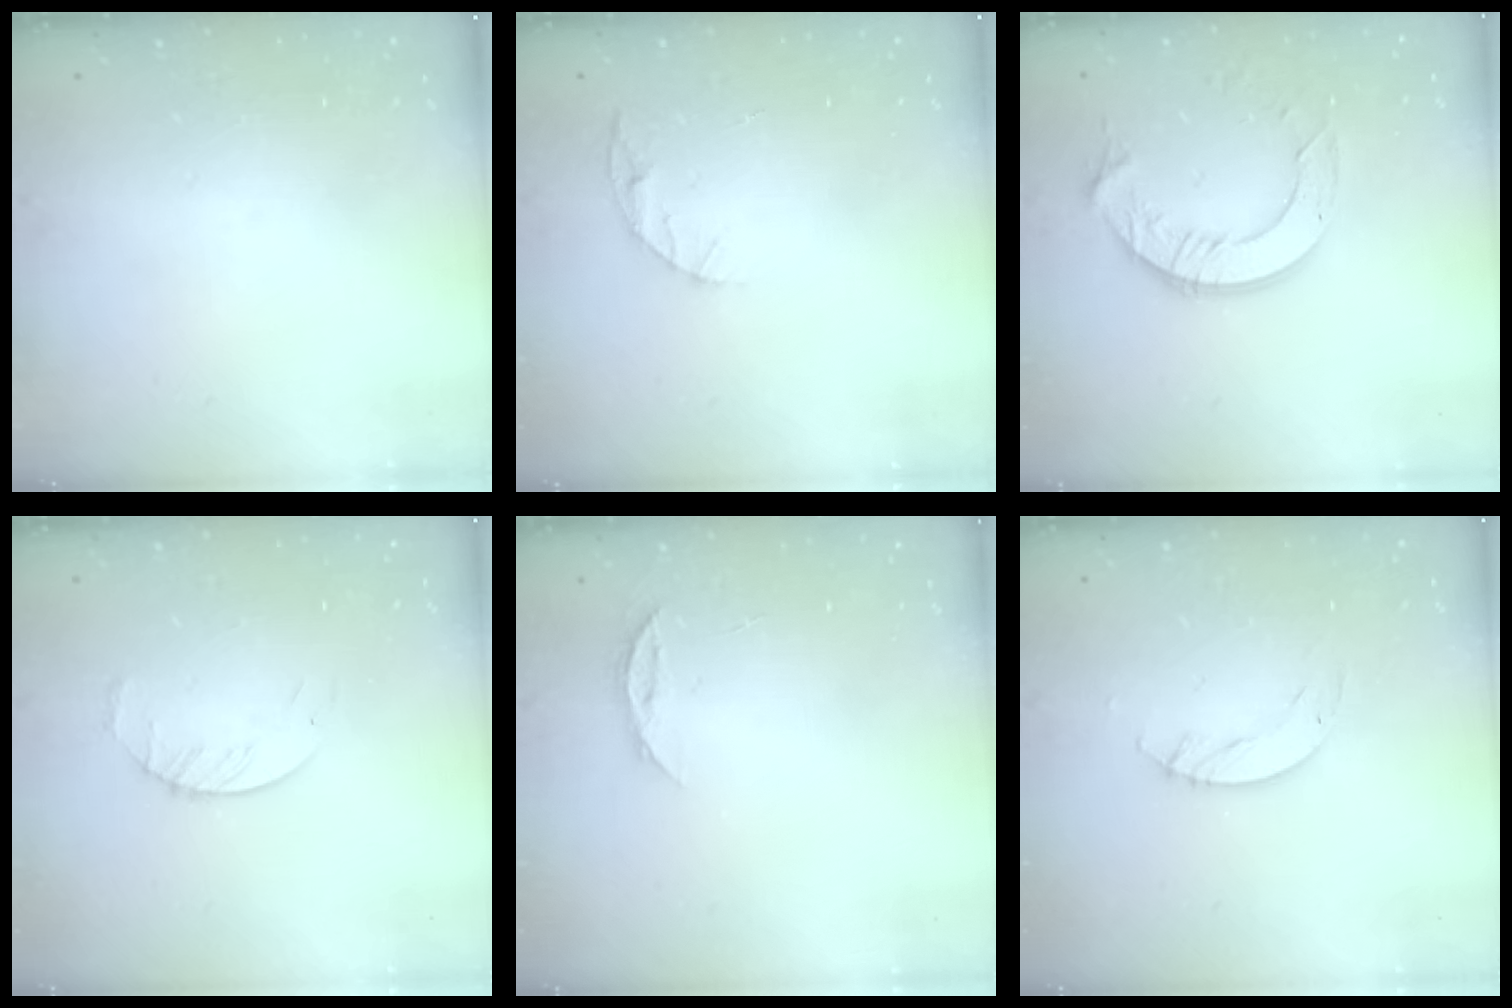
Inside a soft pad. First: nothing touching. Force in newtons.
{"total": 5.0, "press": 5.0, "slide": 0.4}
{"total": 11.2, "press": 11.1, "slide": 1.3}
{"total": 3.8, "press": 3.8, "slide": 0.4}
{"total": 4.0, "press": 3.9, "slide": 0.4}
{"total": 4.0, "press": 4.0, "slide": 0.3}